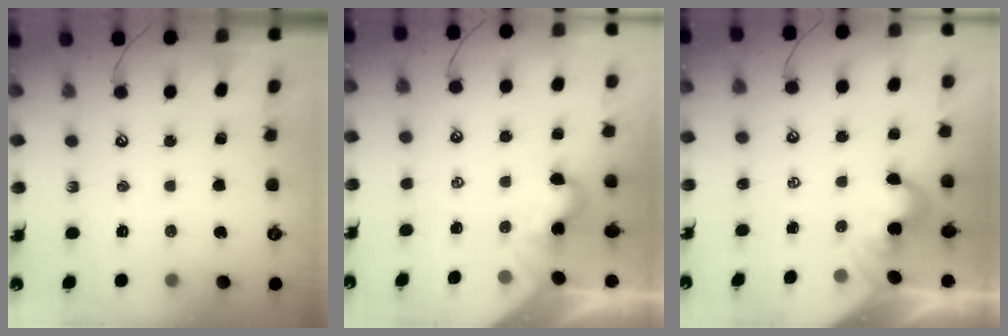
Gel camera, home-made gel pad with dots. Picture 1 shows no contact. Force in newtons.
{"total": 0.0}
{"total": 2.2, "press": 2.1, "slide": 0.4}